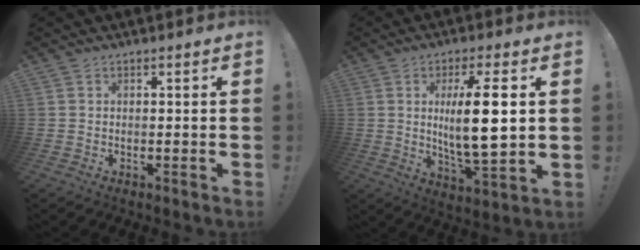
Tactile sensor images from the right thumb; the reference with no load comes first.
{"total": 14.2, "force": [2.0, 3.0, 13.7], "torque": [-0.240, -0.013, 0.020]}